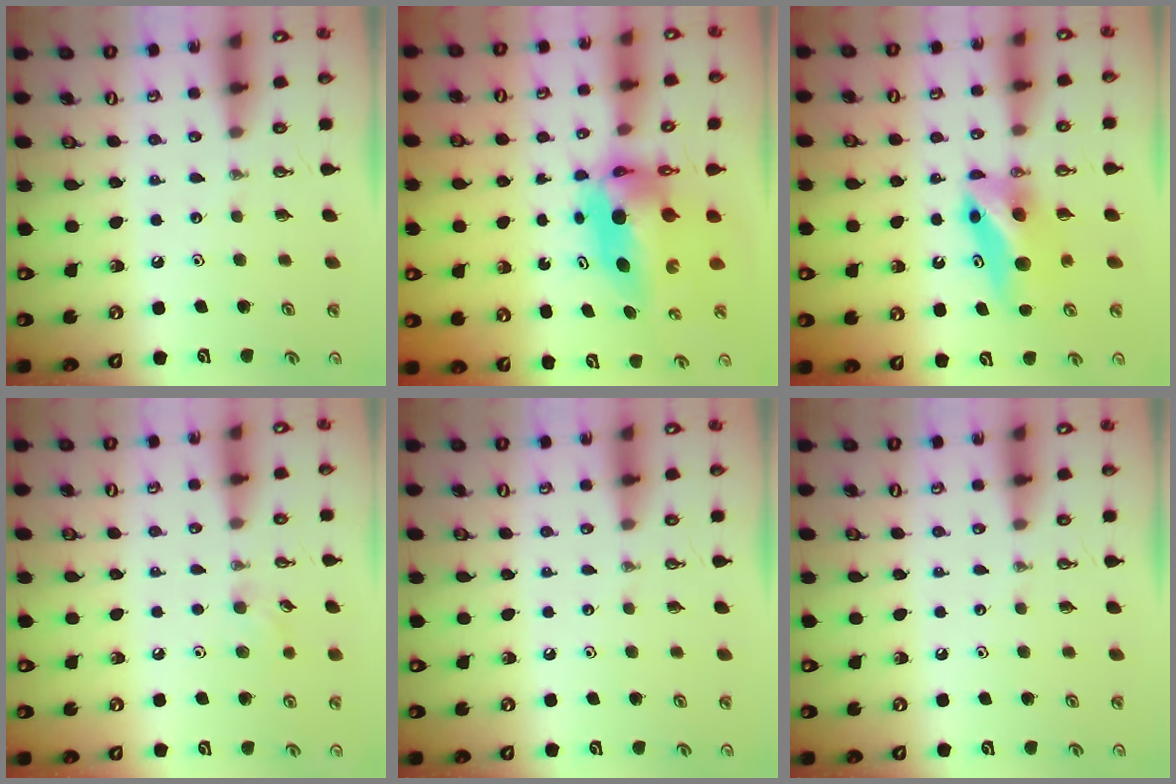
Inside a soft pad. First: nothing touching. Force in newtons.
{"total": 7.2, "press": 7.2, "slide": 0.4}
{"total": 8.2, "press": 7.4, "slide": 3.4}
{"total": 6.4, "press": 6.2, "slide": 1.5}
{"total": 0.0}
{"total": 0.0}